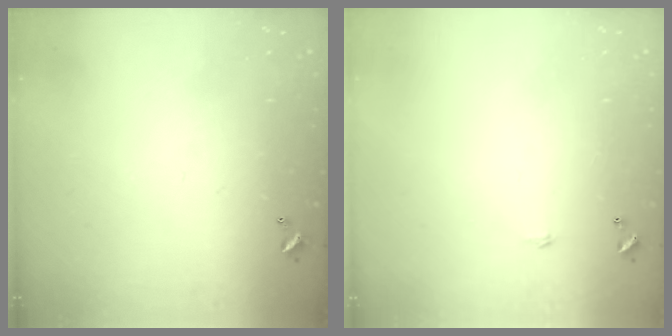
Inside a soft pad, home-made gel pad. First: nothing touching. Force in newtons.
{"total": 0.6, "press": 0.6, "slide": 0.2}